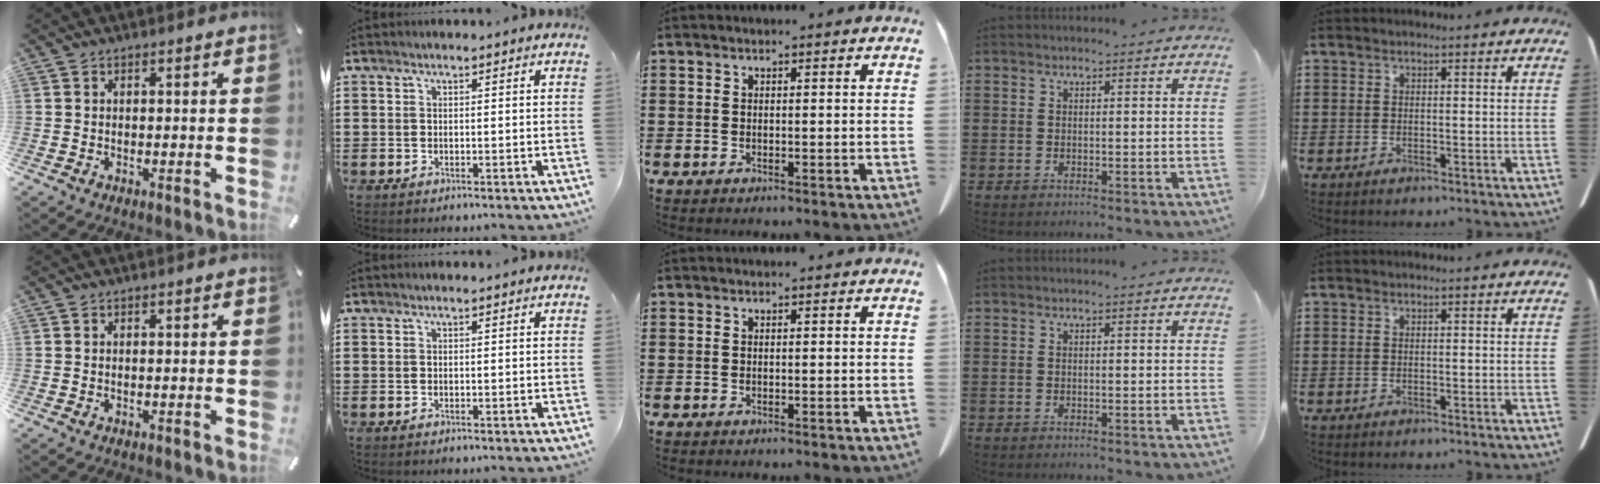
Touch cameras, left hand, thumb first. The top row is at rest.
{}